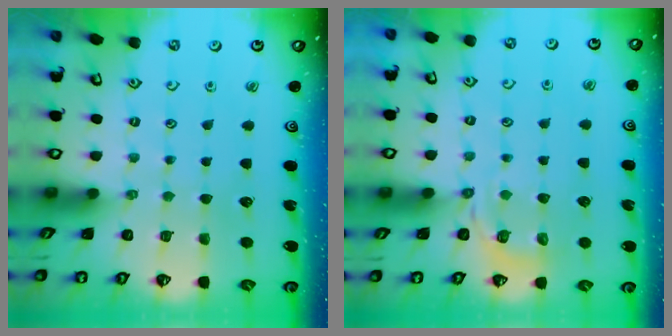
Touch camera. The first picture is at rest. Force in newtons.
{"total": 4.5, "press": 4.1, "slide": 2.0}